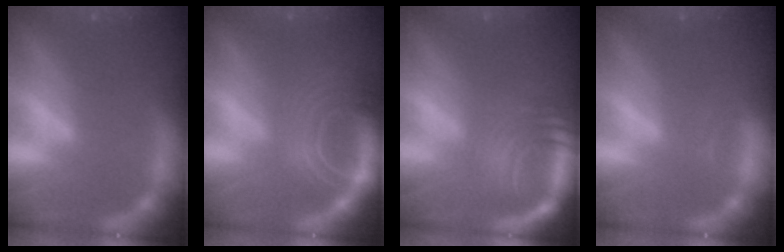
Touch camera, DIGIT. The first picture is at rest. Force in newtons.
{"total": 10.0}
{"total": 9.0}
{"total": 0.9}